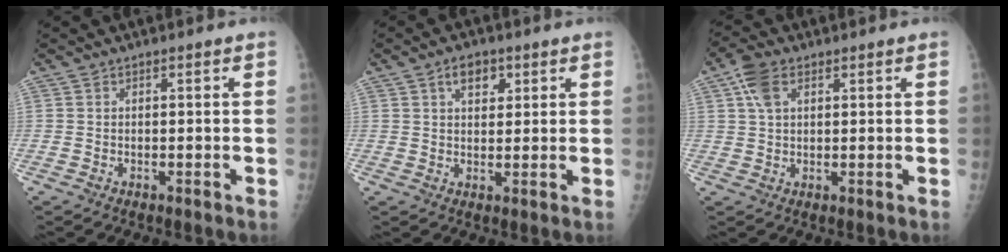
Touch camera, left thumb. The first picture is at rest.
{"total": 4.6, "force": [2.2, 2.9, 2.8], "torque": [-0.024, -0.006, 0.032]}
{"total": 5.4, "force": [2.3, 3.2, 3.7], "torque": [-0.069, 0.007, 0.044]}